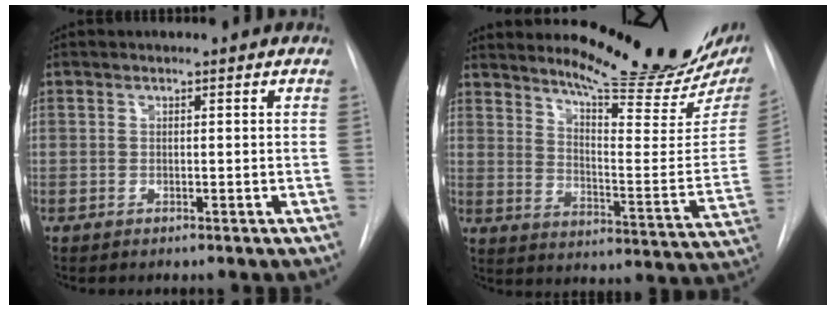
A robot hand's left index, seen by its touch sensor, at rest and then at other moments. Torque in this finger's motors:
{"motor_torque": [0.98, -1.16, 0.40, 0.04]}